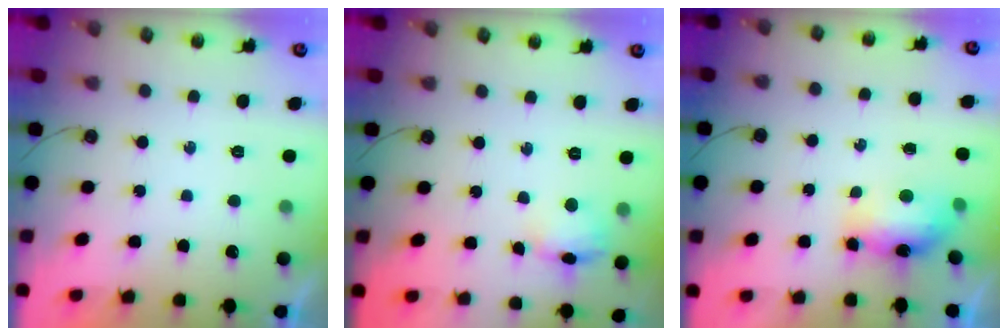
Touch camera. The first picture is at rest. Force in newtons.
{"total": 8.4, "press": 8.3, "slide": 1.2}
{"total": 8.1, "press": 7.8, "slide": 2.3}